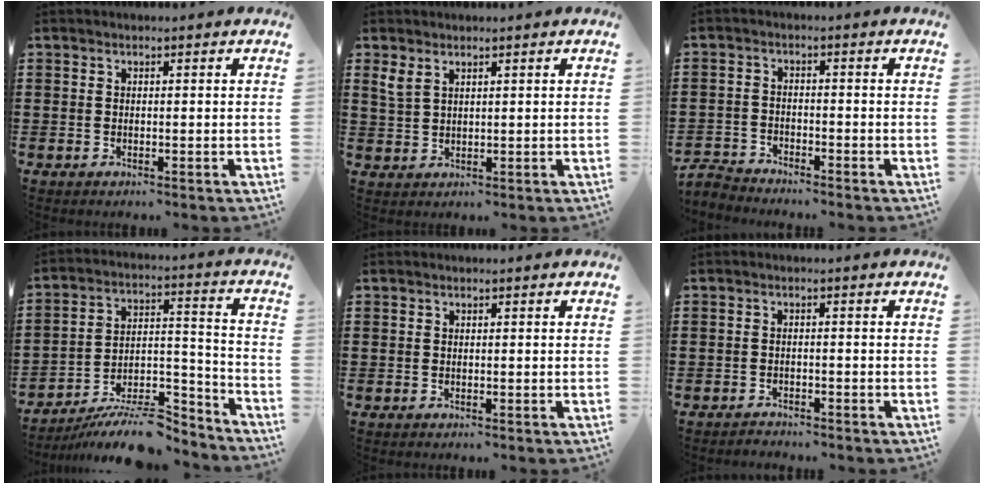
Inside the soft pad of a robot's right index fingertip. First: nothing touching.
{"total": 2.6, "force": [1.8, 1.2, 1.4], "torque": [-0.031, 0.003, 0.035]}
{"total": 2.7, "force": [-2.7, 0.2, -0.1], "torque": [-0.013, -0.004, -0.061]}
{"total": 10.7, "force": [-9.4, 2.3, 4.5], "torque": [-0.054, 0.035, -0.174]}
{"total": 0.0}
{"total": 1.4, "force": [-1.4, 0.1, 0.0], "torque": [-0.005, 0.001, -0.030]}